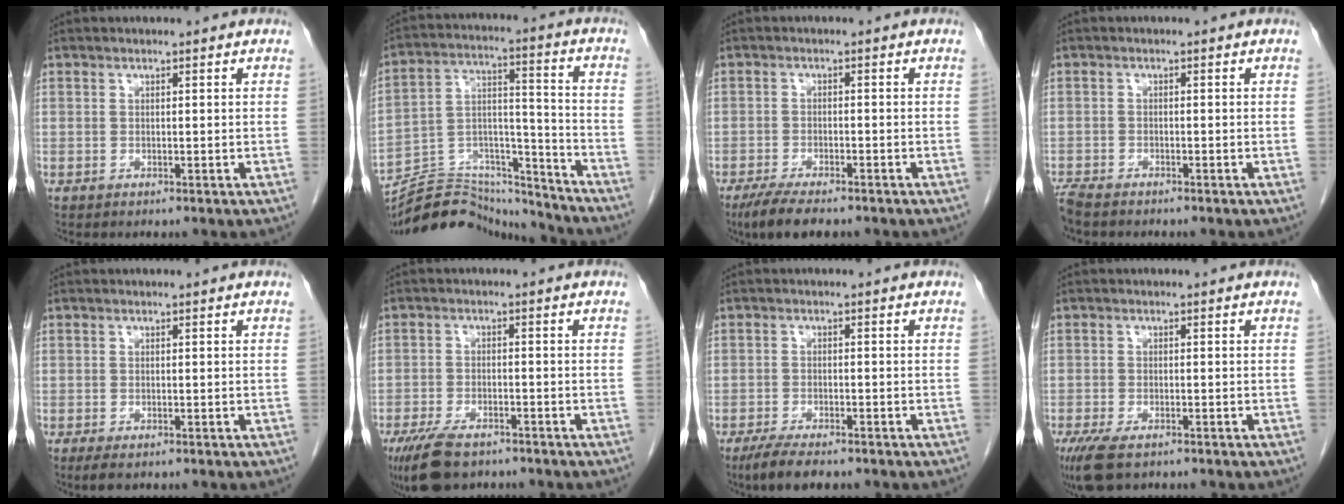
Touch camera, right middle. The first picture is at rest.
{"total": 18.1, "force": [-17.6, 3.3, 2.7], "torque": [-0.051, 0.052, -0.280]}
{"total": 6.3, "force": [-4.9, 1.5, 3.7], "torque": [-0.066, -0.014, -0.079]}
{"total": 3.6, "force": [-3.2, 0.7, 1.3], "torque": [-0.026, -0.012, -0.059]}
{"total": 1.9, "force": [-1.2, 0.6, 1.2], "torque": [-0.023, -0.005, -0.017]}
{"total": 8.7, "force": [-6.5, 3.3, 4.7], "torque": [-0.087, -0.011, -0.106]}
{"total": 5.3, "force": [-4.1, 1.2, 3.2], "torque": [-0.060, -0.011, -0.068]}
{"total": 6.5, "force": [-4.6, 2.4, 3.9], "torque": [-0.076, -0.014, -0.078]}